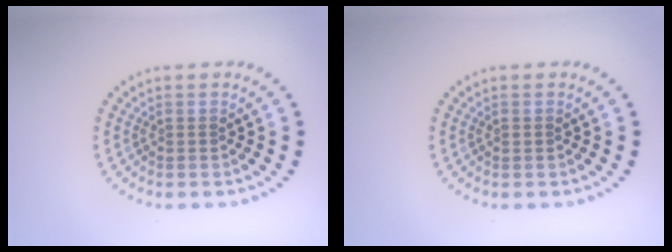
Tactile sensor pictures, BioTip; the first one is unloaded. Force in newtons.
{"total": 0.5, "press": 0.5, "slide": 0.1}